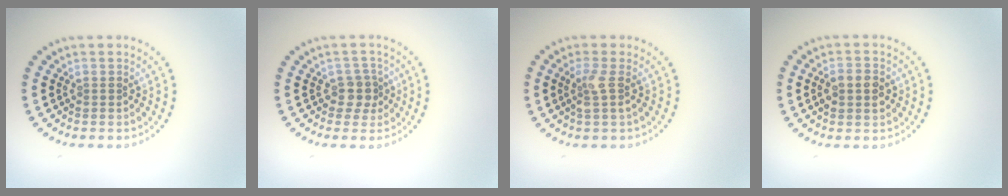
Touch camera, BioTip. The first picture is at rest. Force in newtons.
{"total": 2.1, "press": 1.6, "slide": 1.3}
{"total": 1.9, "press": 1.5, "slide": 1.2}
{"total": 2.4, "press": 2.4, "slide": 0.1}